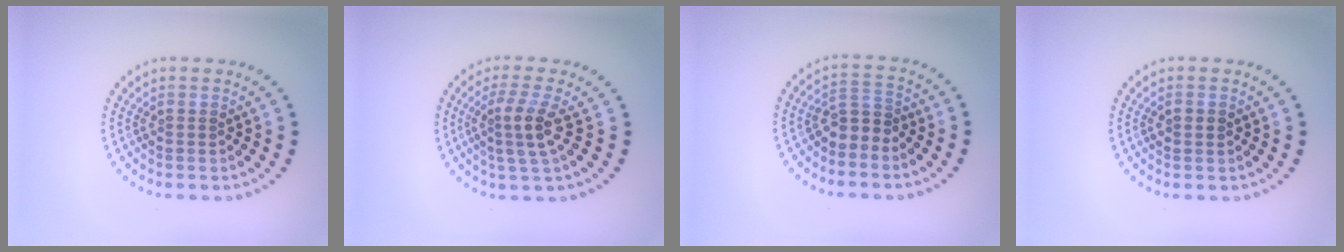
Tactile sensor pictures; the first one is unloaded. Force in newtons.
{"total": 2.8, "press": 2.4, "slide": 1.5}
{"total": 2.1, "press": 1.5, "slide": 1.4}
{"total": 1.3, "press": 1.3, "slide": 0.2}